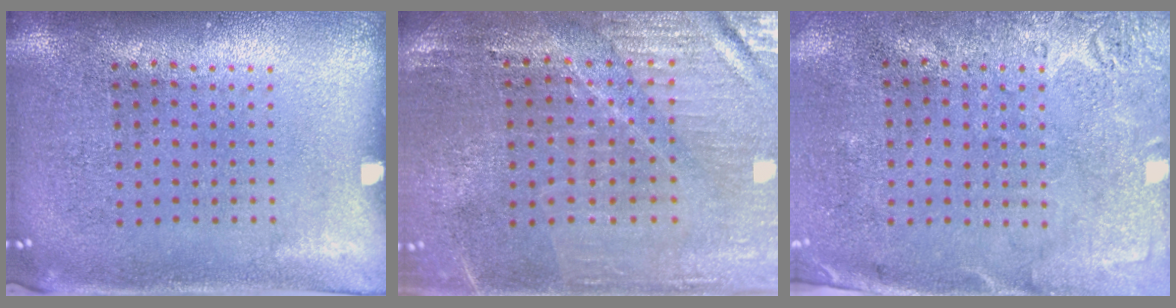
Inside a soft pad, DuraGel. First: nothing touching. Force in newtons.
{"total": 1.7, "press": 1.7, "slide": 0.3}
{"total": 2.8, "press": 2.2, "slide": 1.7}